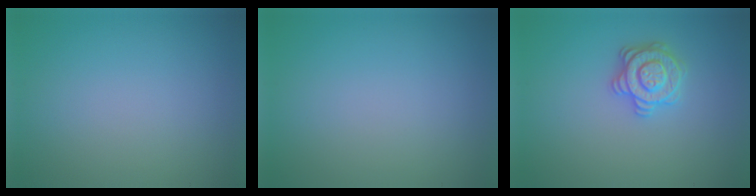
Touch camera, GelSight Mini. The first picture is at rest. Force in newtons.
{"total": 0.0}
{"total": 2.9, "press": 2.8, "slide": 0.4}